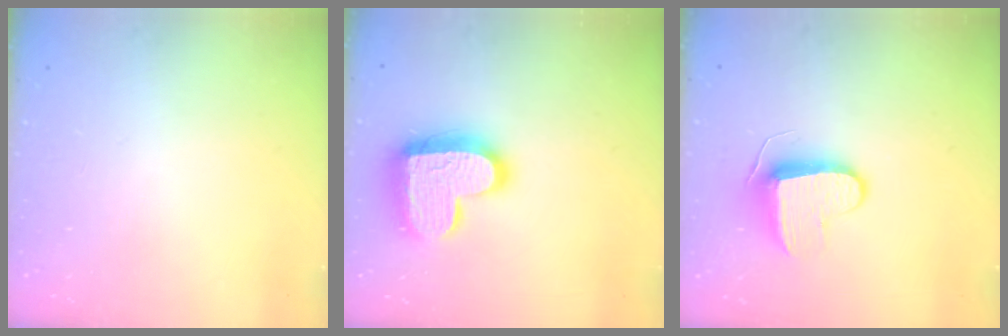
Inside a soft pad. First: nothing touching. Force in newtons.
{"total": 17.1, "press": 17.0, "slide": 1.1}
{"total": 8.8, "press": 8.7, "slide": 0.5}